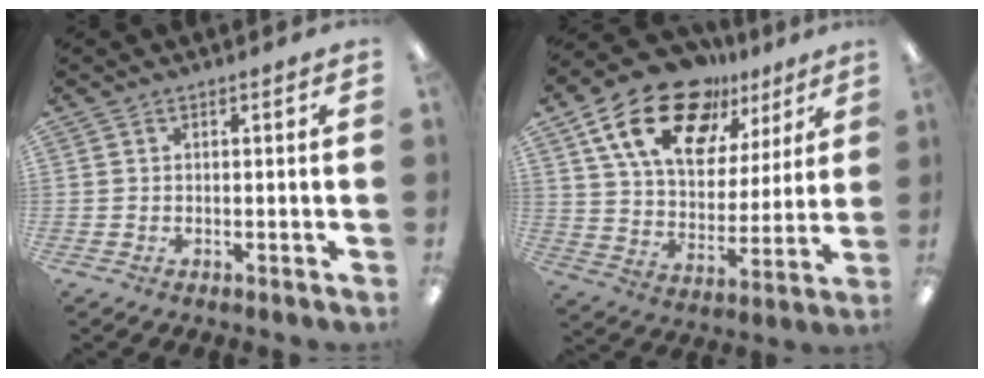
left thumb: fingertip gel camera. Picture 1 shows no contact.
{"total": 20.7, "force": [12.9, 11.2, 11.7], "torque": [-0.203, -0.062, 0.231]}